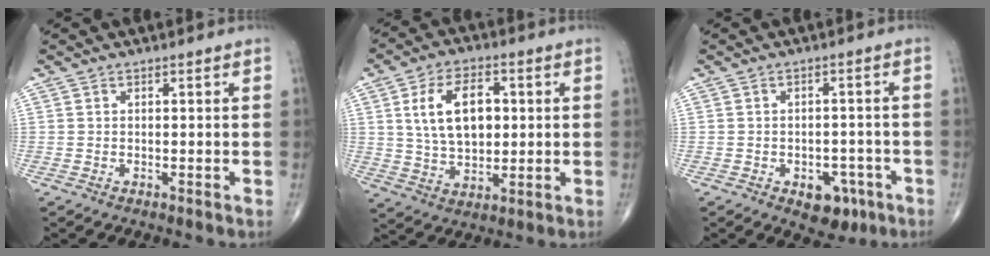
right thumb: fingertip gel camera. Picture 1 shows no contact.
{"total": 12.7, "force": [2.5, 7.8, 9.8], "torque": [-0.148, -0.001, 0.045]}
{"total": 6.8, "force": [-3.3, 4.3, 4.1], "torque": [-0.026, 0.021, -0.037]}